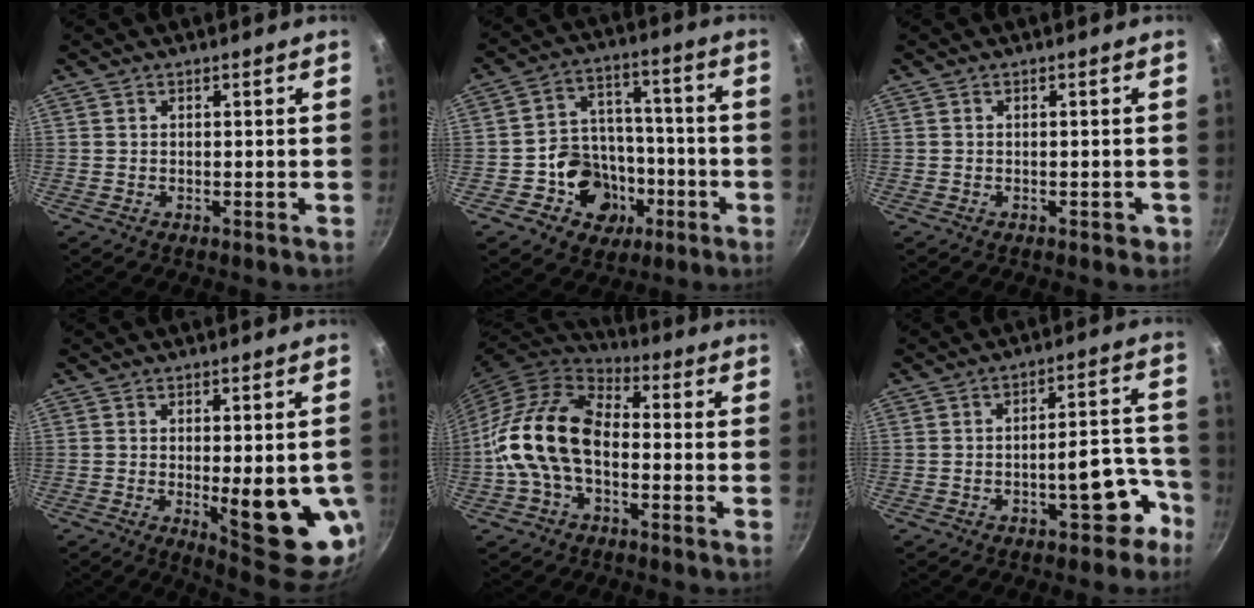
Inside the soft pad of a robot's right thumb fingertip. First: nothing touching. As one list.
[{"total": 13.5, "force": [-4.7, 11.4, 5.3], "torque": [-0.034, 0.043, -0.074]}, {"total": 1.4, "force": [-0.6, 0.9, 0.9], "torque": [0.002, 0.011, -0.002]}, {"total": 16.1, "force": [-2.6, 5.0, 15.0], "torque": [-0.163, -0.018, -0.022]}, {"total": 15.4, "force": [-2.7, 9.7, 11.7], "torque": [-0.201, 0.040, -0.067]}, {"total": 9.6, "force": [-5.2, 4.3, 6.9], "torque": [-0.035, 0.073, -0.058]}]